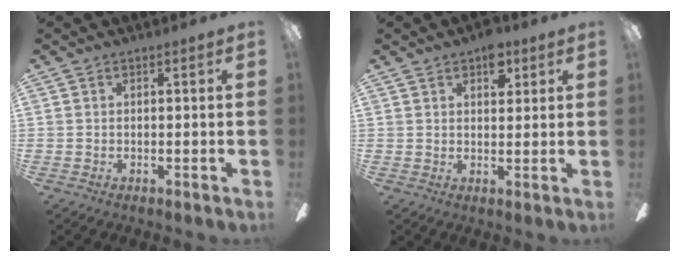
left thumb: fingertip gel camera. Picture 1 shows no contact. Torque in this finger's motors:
{"motor_torque": [0.48, 0.39, 0.40, -0.23, 0.01]}